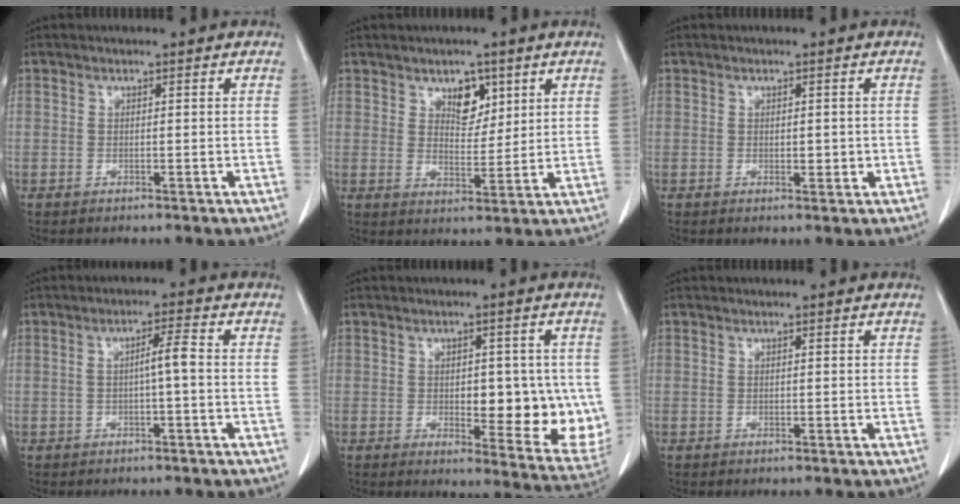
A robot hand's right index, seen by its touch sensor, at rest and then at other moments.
{"total": 5.0, "force": [2.8, 2.9, 3.0], "torque": [-0.043, 0.000, 0.047]}
{"total": 1.4, "force": [0.0, 0.6, 1.3], "torque": [-0.018, -0.005, 0.007]}
{"total": 3.0, "force": [-0.3, -0.1, 3.0], "torque": [-0.053, 0.008, -0.003]}
{"total": 13.2, "force": [-0.8, 5.1, 12.1], "torque": [-0.137, -0.012, 0.003]}
{"total": 0.0}